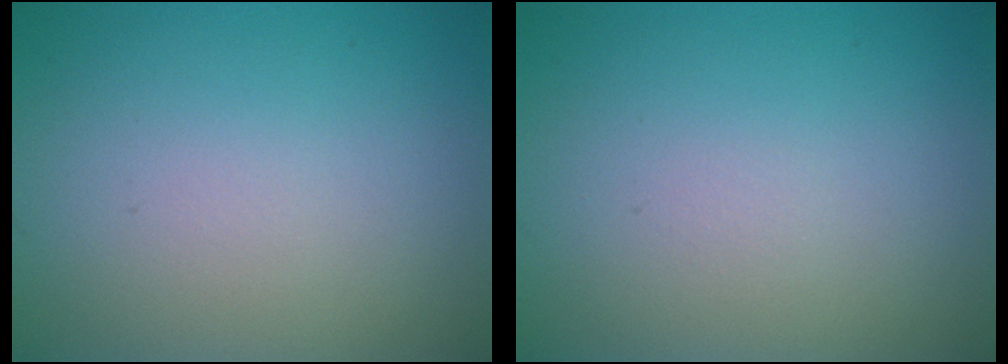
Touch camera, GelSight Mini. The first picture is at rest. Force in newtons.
{"total": 0.0}